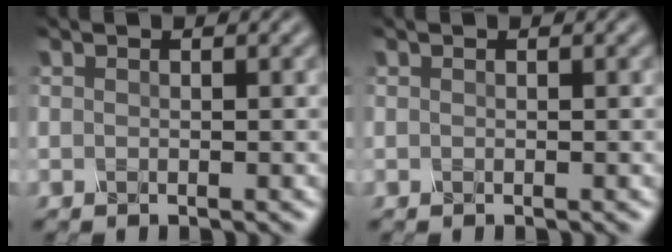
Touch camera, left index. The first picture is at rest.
{"total": 0.0}